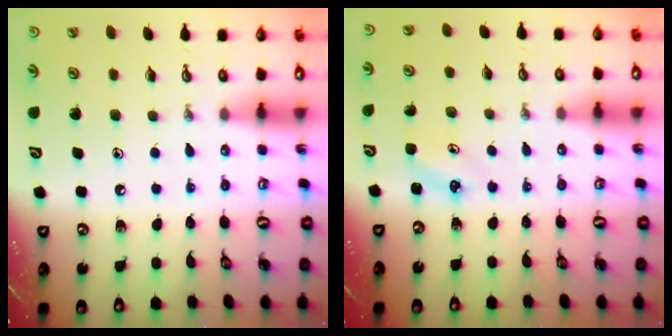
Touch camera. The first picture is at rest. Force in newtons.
{"total": 4.0, "press": 4.0, "slide": 0.3}